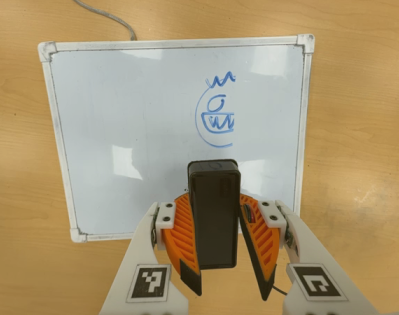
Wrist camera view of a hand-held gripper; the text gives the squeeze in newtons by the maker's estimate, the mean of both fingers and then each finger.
{"total": 7.8, "left": 8.5, "right": 7.1}